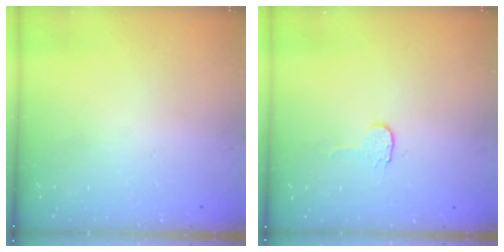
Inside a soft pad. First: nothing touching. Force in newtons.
{"total": 2.9, "press": 2.9, "slide": 0.3}